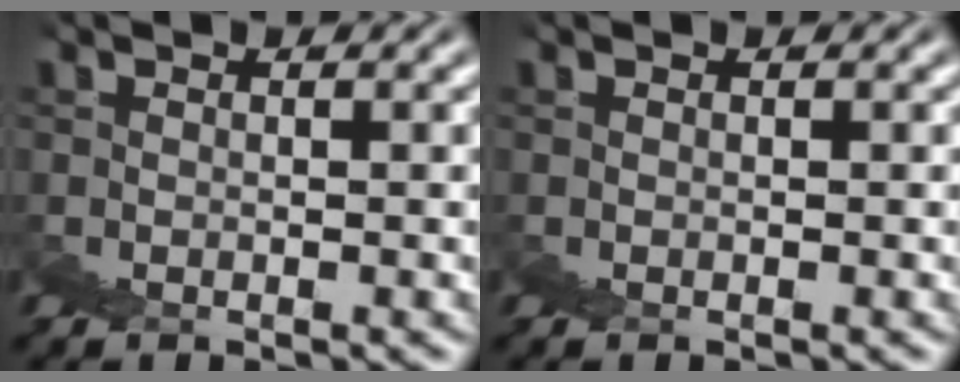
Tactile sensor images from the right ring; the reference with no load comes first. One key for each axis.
{"total": 0.0}